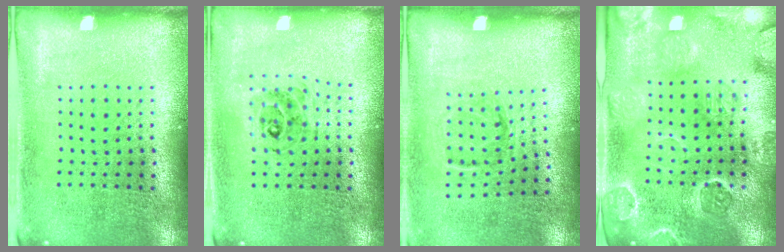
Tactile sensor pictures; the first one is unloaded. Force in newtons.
{"total": 0.7, "press": 0.7, "slide": 0.1}
{"total": 1.2, "press": 0.8, "slide": 0.8}
{"total": 3.2, "press": 3.0, "slide": 1.1}